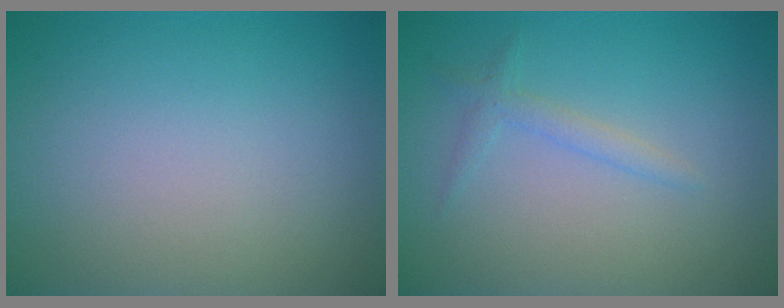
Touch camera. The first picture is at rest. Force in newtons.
{"total": 1.3, "press": 1.3, "slide": 0.1}